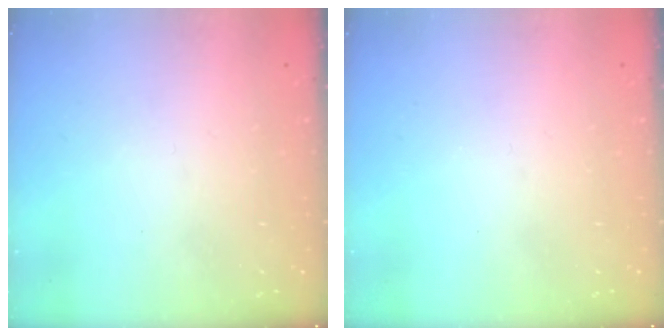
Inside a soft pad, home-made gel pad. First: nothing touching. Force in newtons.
{"total": 0.0}